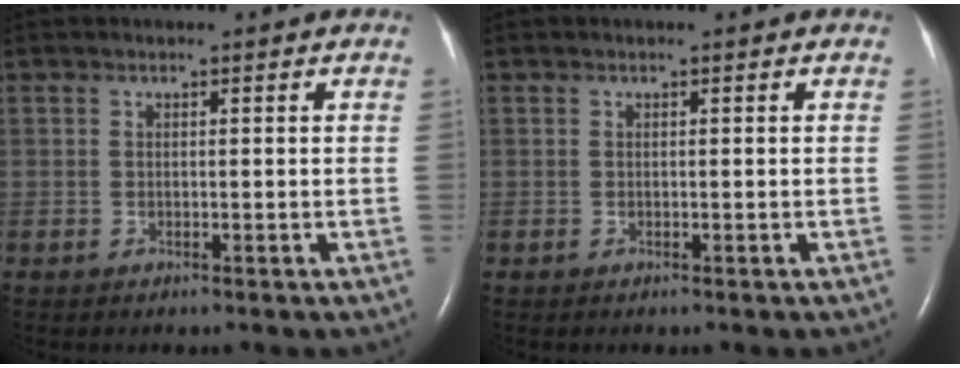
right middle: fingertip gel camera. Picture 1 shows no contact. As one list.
[{"total": 0.0}]